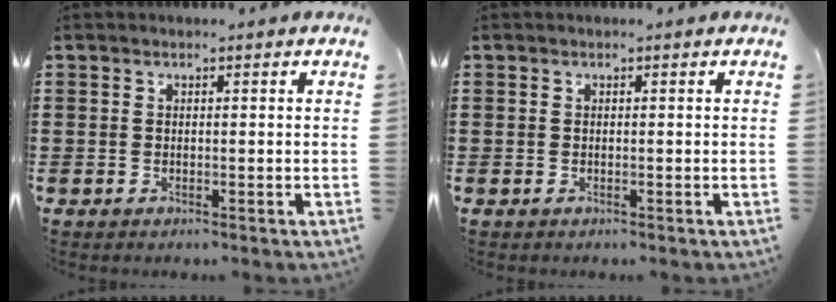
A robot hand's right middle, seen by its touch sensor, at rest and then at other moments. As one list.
[{"total": 0.0}]